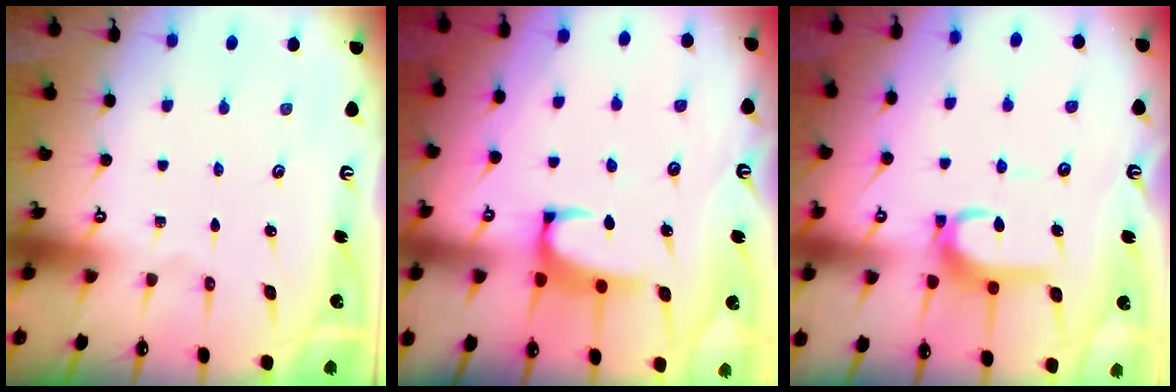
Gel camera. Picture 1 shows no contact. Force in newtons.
{"total": 2.7, "press": 2.5, "slide": 1.0}
{"total": 6.8, "press": 6.7, "slide": 1.0}